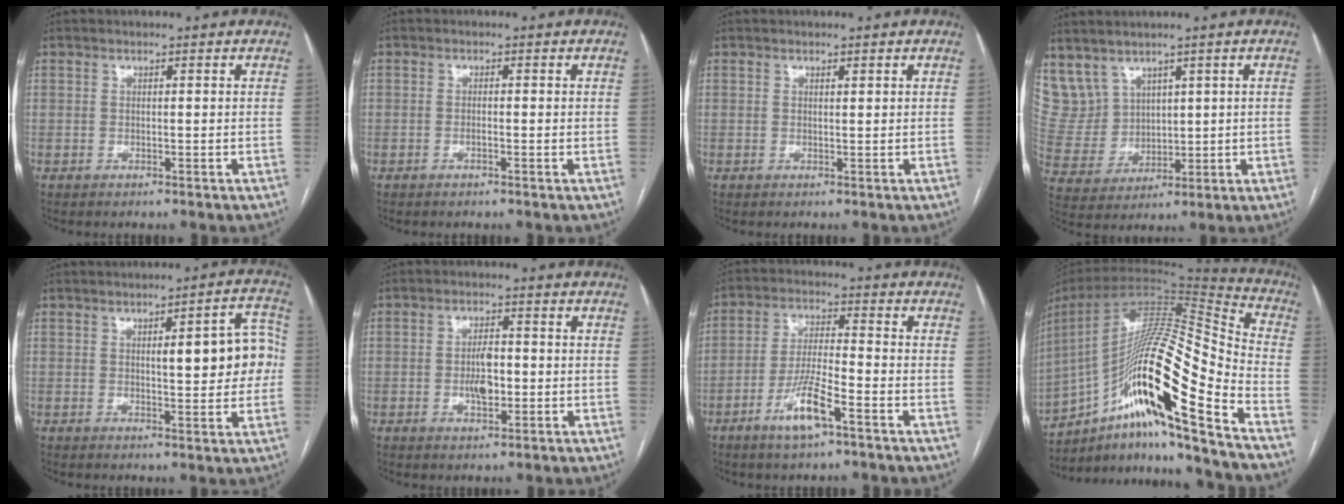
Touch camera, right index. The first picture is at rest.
{"total": 1.0, "force": [-0.3, 0.1, 1.0], "torque": [-0.016, 0.001, -0.005]}
{"total": 0.6, "force": [0.4, 0.1, 0.4], "torque": [-0.007, -0.002, 0.005]}
{"total": 9.5, "force": [6.1, 7.0, 2.2], "torque": [-0.069, 0.030, 0.151]}
{"total": 9.7, "force": [0.9, 2.6, 9.3], "torque": [-0.110, 0.024, 0.011]}
{"total": 4.4, "force": [-0.7, 1.9, 3.9], "torque": [-0.070, 0.001, -0.010]}
{"total": 8.1, "force": [-4.4, 1.0, 6.7], "torque": [-0.135, -0.007, -0.083]}
{"total": 25.4, "force": [-13.0, 2.1, 21.7], "torque": [-0.380, -0.002, -0.229]}